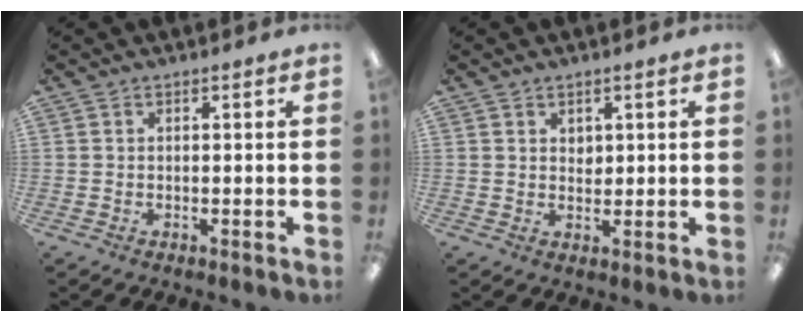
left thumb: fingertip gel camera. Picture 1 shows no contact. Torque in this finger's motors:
{"motor_torque": [0.03, -0.12, -0.43, -0.07, 0.00]}